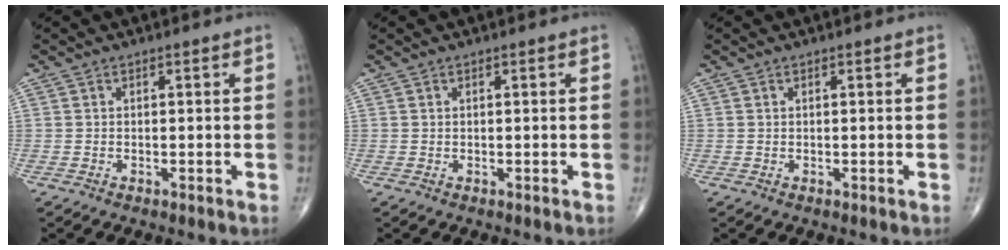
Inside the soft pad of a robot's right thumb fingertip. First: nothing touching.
{"total": 0.0}
{"total": 0.0}